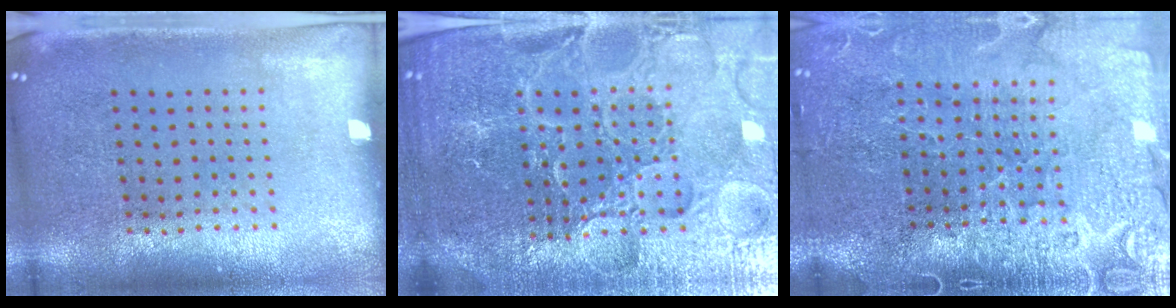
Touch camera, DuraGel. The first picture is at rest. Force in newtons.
{"total": 5.7, "press": 5.2, "slide": 2.4}
{"total": 3.9, "press": 3.6, "slide": 1.5}